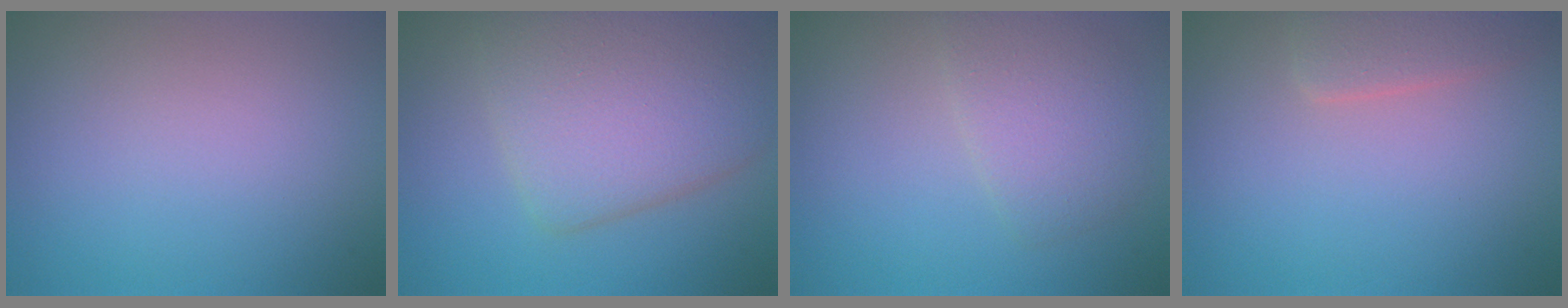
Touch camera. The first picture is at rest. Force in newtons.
{"total": 7.3, "press": 7.3, "slide": 0.3}
{"total": 3.0, "press": 3.0, "slide": 0.1}
{"total": 2.2, "press": 2.2, "slide": 0.1}